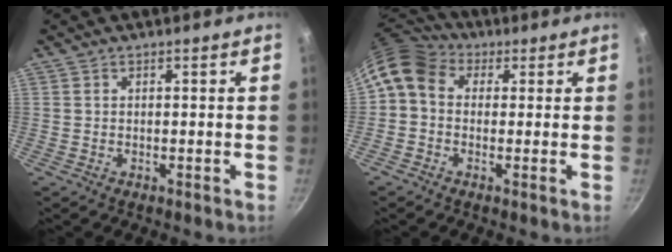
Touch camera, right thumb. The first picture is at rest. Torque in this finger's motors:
{"motor_torque": [0.26, 1.97, 0.66, -0.68, 0.26]}